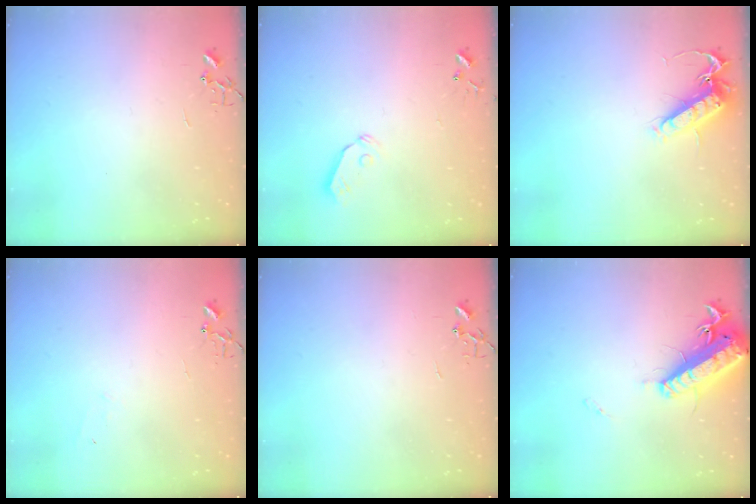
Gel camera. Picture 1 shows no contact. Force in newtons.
{"total": 5.0, "press": 5.0, "slide": 0.3}
{"total": 14.1, "press": 13.9, "slide": 1.9}
{"total": 4.3, "press": 4.2, "slide": 0.5}
{"total": 0.0}
{"total": 18.1, "press": 17.6, "slide": 4.0}